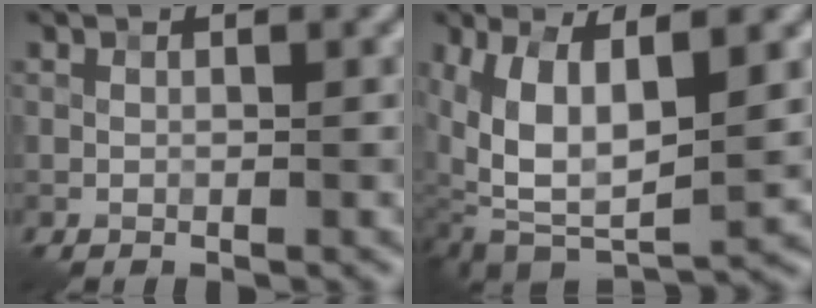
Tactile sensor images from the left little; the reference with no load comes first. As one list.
[{"total": 9.0, "force": [1.9, 4.7, 7.5], "torque": [-0.154, -0.010, 0.033]}]